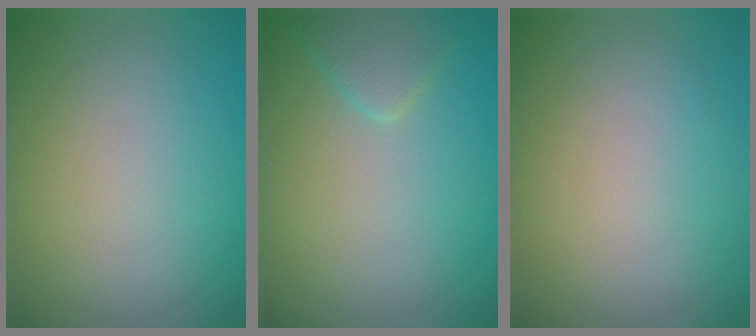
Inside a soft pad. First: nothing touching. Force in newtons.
{"total": 1.9, "press": 1.9, "slide": 0.1}
{"total": 0.0}